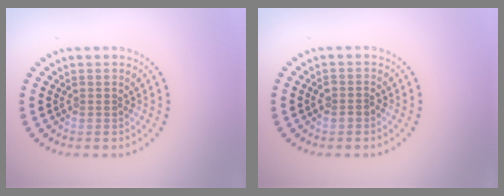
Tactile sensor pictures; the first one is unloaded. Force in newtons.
{"total": 1.2, "press": 1.1, "slide": 0.6}